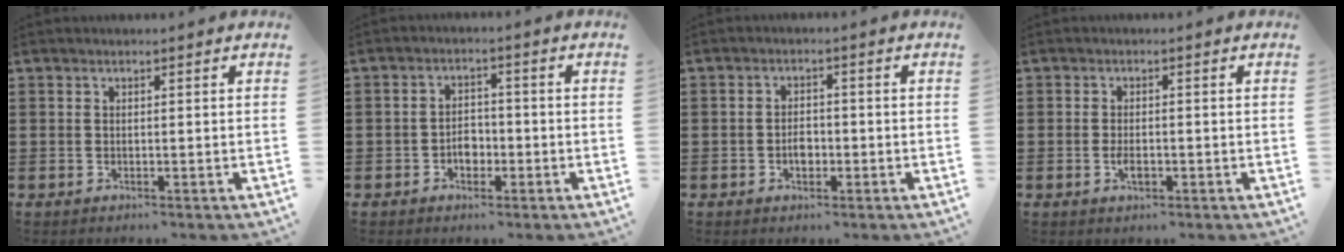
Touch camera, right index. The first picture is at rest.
{"total": 3.2, "force": [-1.2, 2.3, 1.9], "torque": [-0.031, 0.001, -0.025]}
{"total": 2.7, "force": [-0.8, 1.7, 2.0], "torque": [-0.030, -0.001, -0.016]}
{"total": 2.2, "force": [-0.7, 0.9, 1.9], "torque": [-0.042, -0.002, -0.016]}